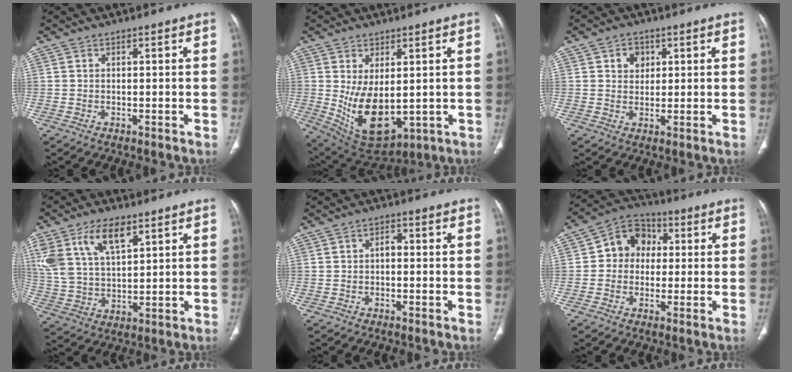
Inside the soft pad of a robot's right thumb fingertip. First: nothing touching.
{"total": 12.2, "force": [-0.2, 6.6, 10.2], "torque": [-0.166, -0.019, 0.029]}
{"total": 3.7, "force": [1.5, 3.0, 1.6], "torque": [-0.005, -0.005, 0.023]}
{"total": 13.3, "force": [6.9, 6.5, 9.3], "torque": [-0.182, -0.013, 0.138]}
{"total": 1.8, "force": [-0.3, 1.1, 1.3], "torque": [-0.015, 0.008, -0.009]}
{"total": 8.9, "force": [0.9, 7.6, 4.6], "torque": [-0.039, 0.020, -0.001]}